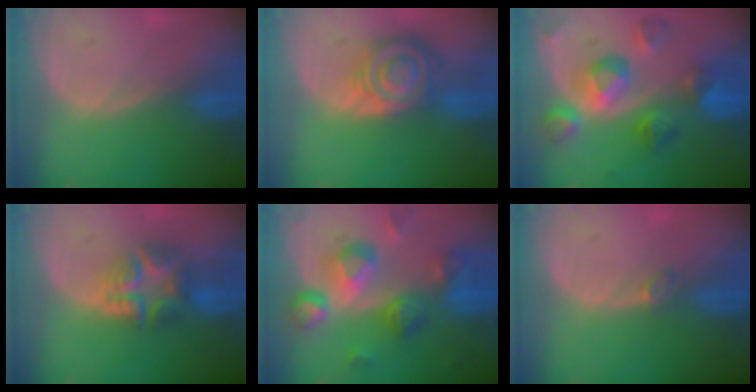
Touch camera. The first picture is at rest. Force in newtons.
{"total": 8.6, "press": 7.5, "slide": 4.3}
{"total": 10.3, "press": 9.2, "slide": 4.7}
{"total": 7.6, "press": 6.5, "slide": 3.9}
{"total": 10.5, "press": 9.4, "slide": 4.7}
{"total": 1.2, "press": 1.2, "slide": 0.4}